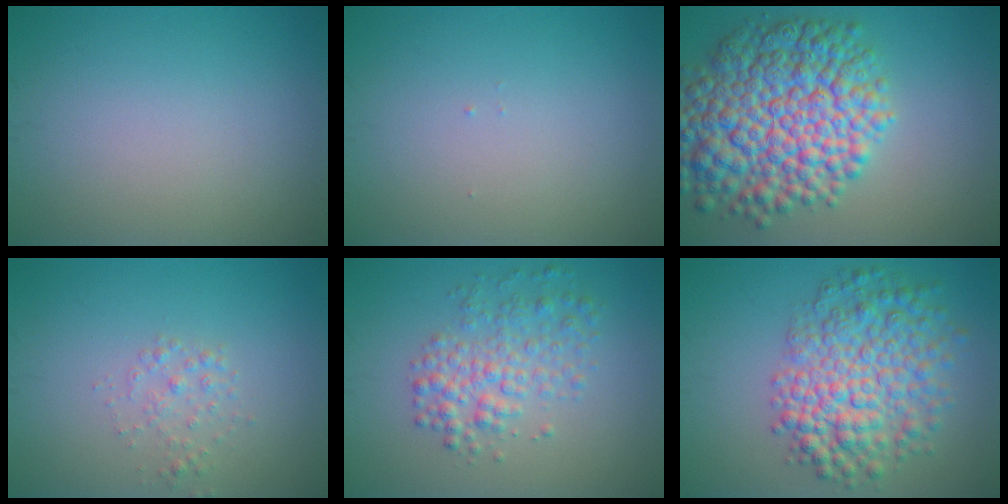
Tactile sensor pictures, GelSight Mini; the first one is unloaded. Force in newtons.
{"total": 0.0}
{"total": 11.7, "press": 11.7, "slide": 0.3}
{"total": 1.4, "press": 1.4, "slide": 0.0}
{"total": 3.7, "press": 3.7, "slide": 0.1}
{"total": 7.5, "press": 7.5, "slide": 0.2}